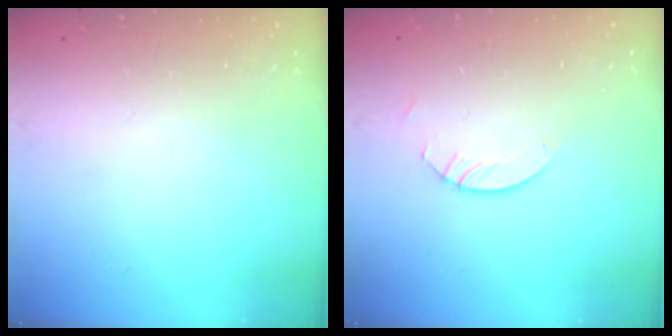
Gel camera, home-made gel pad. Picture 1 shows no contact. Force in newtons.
{"total": 3.0, "press": 3.0, "slide": 0.3}